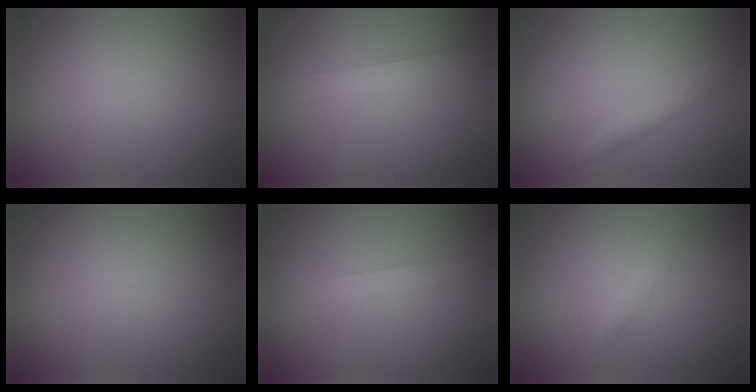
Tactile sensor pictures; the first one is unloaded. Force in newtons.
{"total": 2.3, "press": 2.2, "slide": 0.1}
{"total": 1.5, "press": 1.5, "slide": 0.1}
{"total": 0.0}
{"total": 1.6, "press": 1.6, "slide": 0.0}
{"total": 0.8, "press": 0.8, "slide": 0.0}